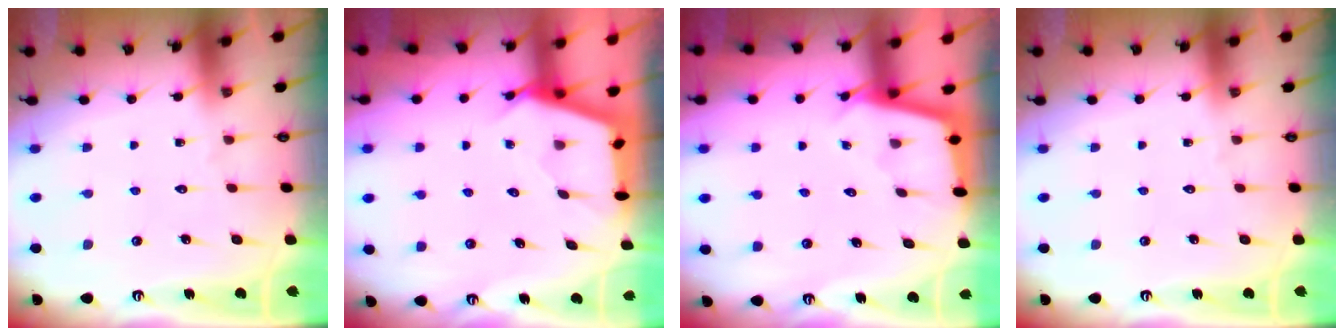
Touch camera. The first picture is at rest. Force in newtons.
{"total": 2.7, "press": 2.7, "slide": 0.3}
{"total": 2.2, "press": 2.2, "slide": 0.2}
{"total": 0.0}